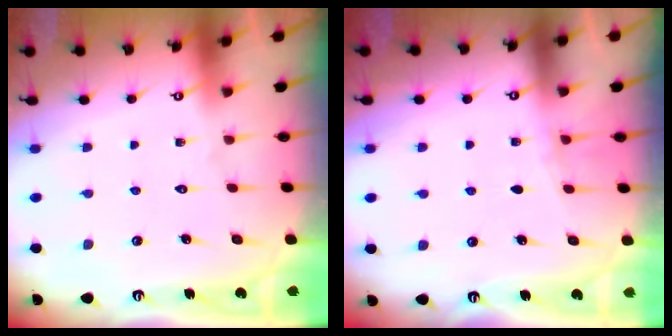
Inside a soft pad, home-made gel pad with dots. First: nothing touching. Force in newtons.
{"total": 3.2, "press": 3.1, "slide": 0.5}